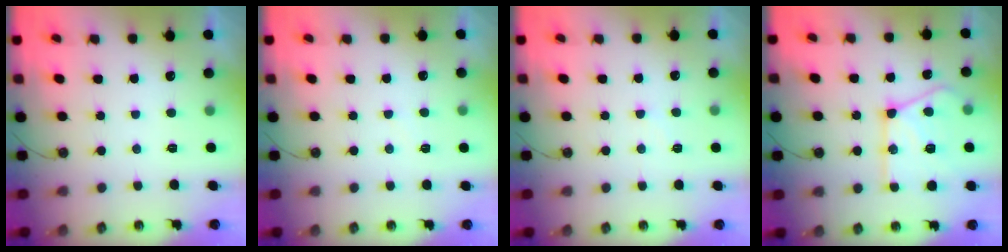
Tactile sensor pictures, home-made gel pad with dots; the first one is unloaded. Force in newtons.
{"total": 2.5, "press": 2.5, "slide": 0.3}
{"total": 6.5, "press": 6.4, "slide": 0.7}
{"total": 17.9, "press": 17.8, "slide": 2.1}